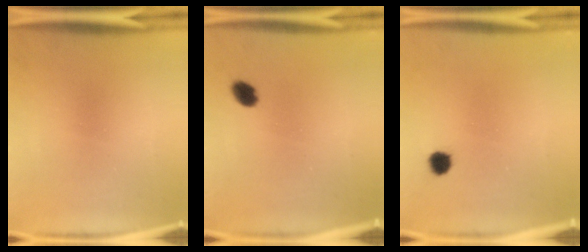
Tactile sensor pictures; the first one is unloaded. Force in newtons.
{"total": 2.8}
{"total": 2.5}